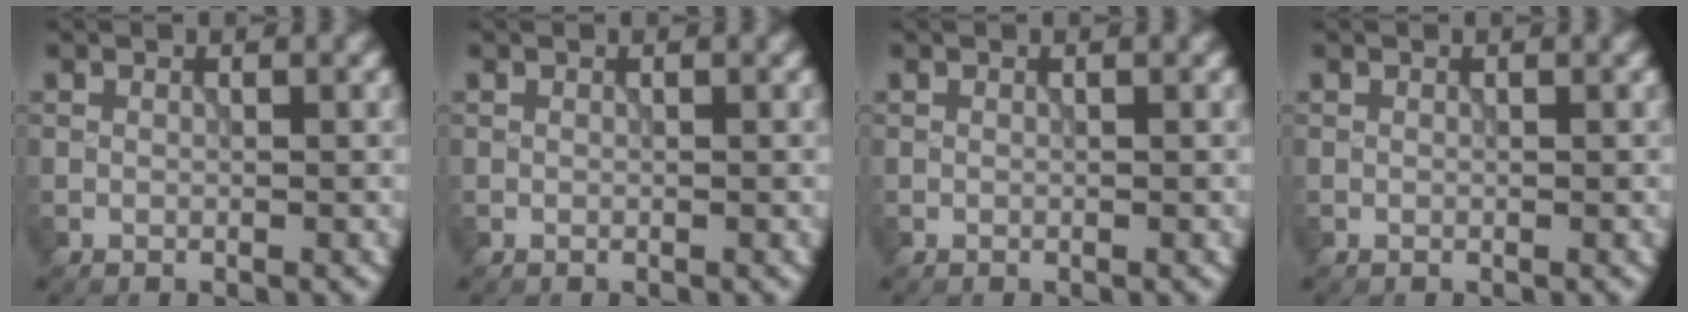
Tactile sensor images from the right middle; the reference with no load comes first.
{"total": 0.0}
{"total": 0.0}
{"total": 0.0}